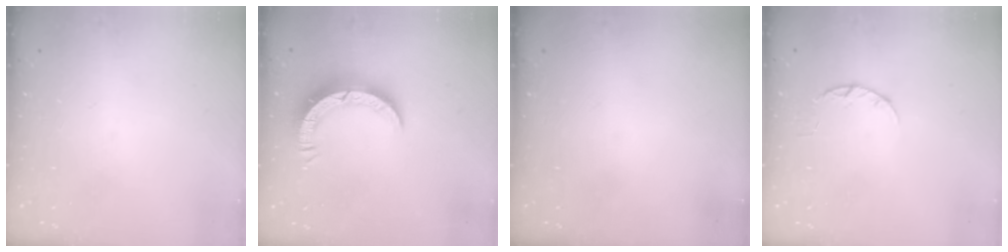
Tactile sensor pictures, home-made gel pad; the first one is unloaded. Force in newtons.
{"total": 8.0, "press": 7.9, "slide": 0.7}
{"total": 0.0}
{"total": 2.4, "press": 2.3, "slide": 0.4}